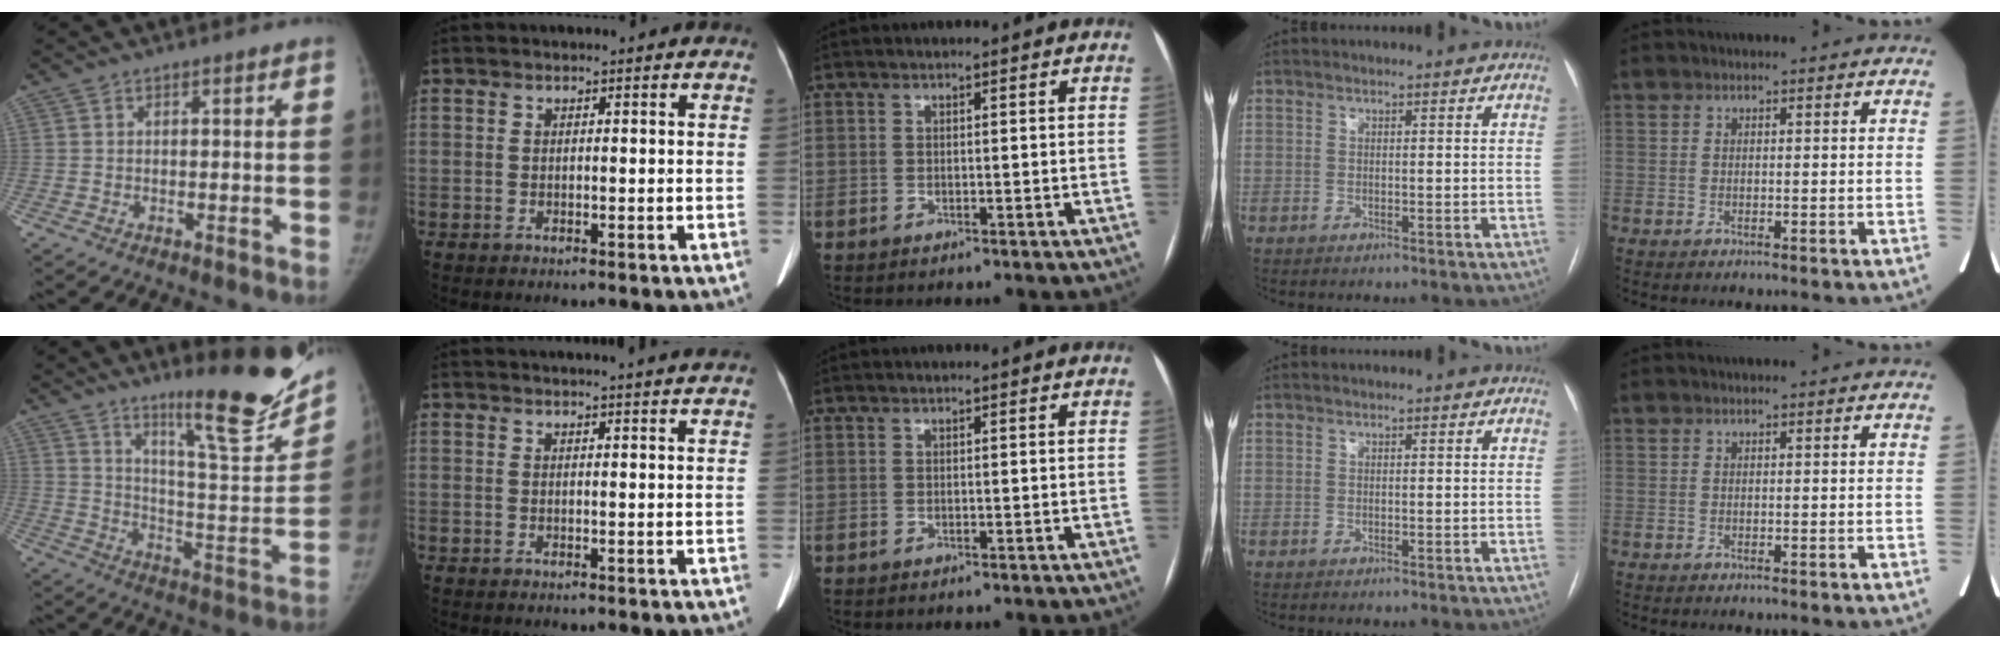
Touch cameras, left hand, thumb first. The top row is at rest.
{"thumb": {"total": 20.6, "force": [15.4, 2.8, 13.4], "torque": [-0.157, -0.114, 0.240]}, "index": {"total": 9.4, "force": [8.9, -0.7, 2.9], "torque": [-0.035, 0.002, 0.086]}}